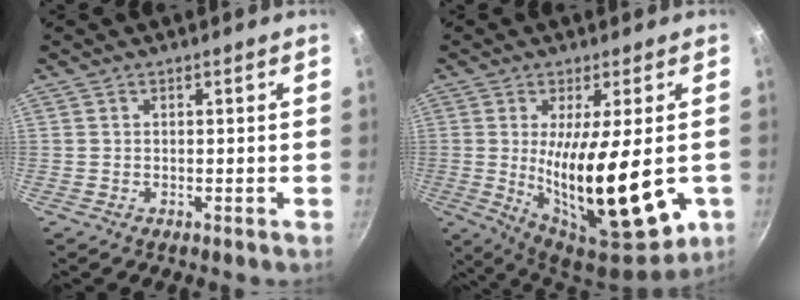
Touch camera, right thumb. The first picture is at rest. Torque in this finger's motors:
{"motor_torque": [2.33, 2.68, 2.27, 0.23, 0.67]}